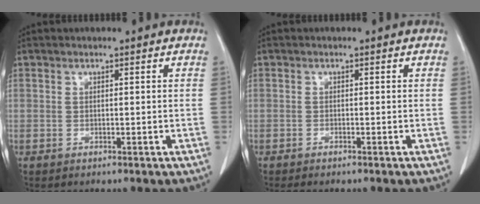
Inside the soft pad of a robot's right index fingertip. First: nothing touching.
{"total": 1.8, "force": [-1.6, 0.1, 0.8], "torque": [-0.012, -0.002, -0.020]}